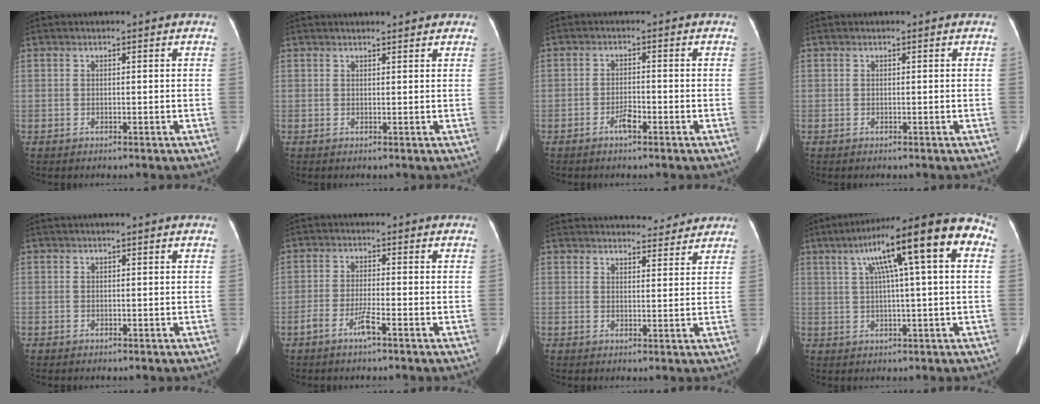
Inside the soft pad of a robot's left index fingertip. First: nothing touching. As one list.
[{"total": 5.8, "force": [5.2, 1.1, 2.2], "torque": [-0.031, 0.021, 0.056]}, {"total": 2.5, "force": [-2.2, 0.3, 1.1], "torque": [-0.022, -0.015, -0.034]}, {"total": 0.0}, {"total": 0.0}, {"total": 3.4, "force": [-2.7, -0.1, 2.1], "torque": [-0.044, -0.019, -0.049]}, {"total": 14.9, "force": [14.0, 3.6, 3.6], "torque": [-0.045, 0.026, 0.182]}, {"total": 15.8, "force": [5.3, 1.3, 14.8], "torque": [-0.225, 0.048, 0.072]}]